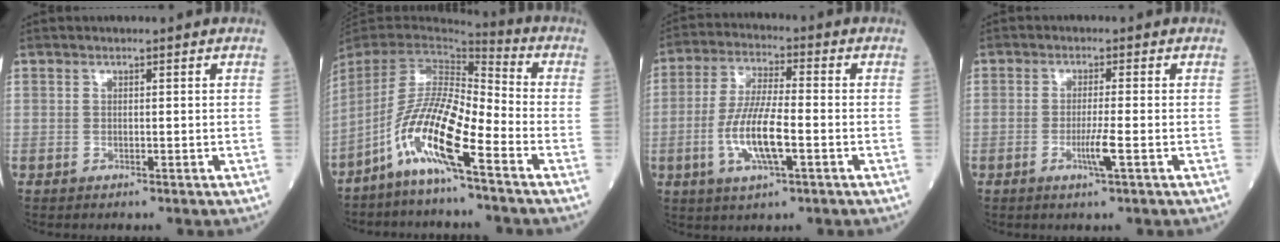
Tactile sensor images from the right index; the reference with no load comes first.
{"total": 12.5, "force": [-7.1, 0.5, 10.3], "torque": [-0.214, -0.014, -0.142]}
{"total": 10.0, "force": [-2.8, 1.9, 9.5], "torque": [-0.195, -0.005, -0.053]}
{"total": 3.4, "force": [-1.2, -0.5, 3.1], "torque": [-0.065, -0.008, -0.023]}